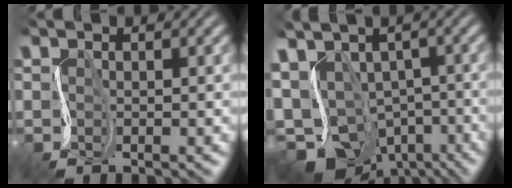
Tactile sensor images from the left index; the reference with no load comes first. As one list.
[{"total": 10.8, "force": [-3.2, 8.2, 6.4], "torque": [-0.125, -0.034, -0.022]}]